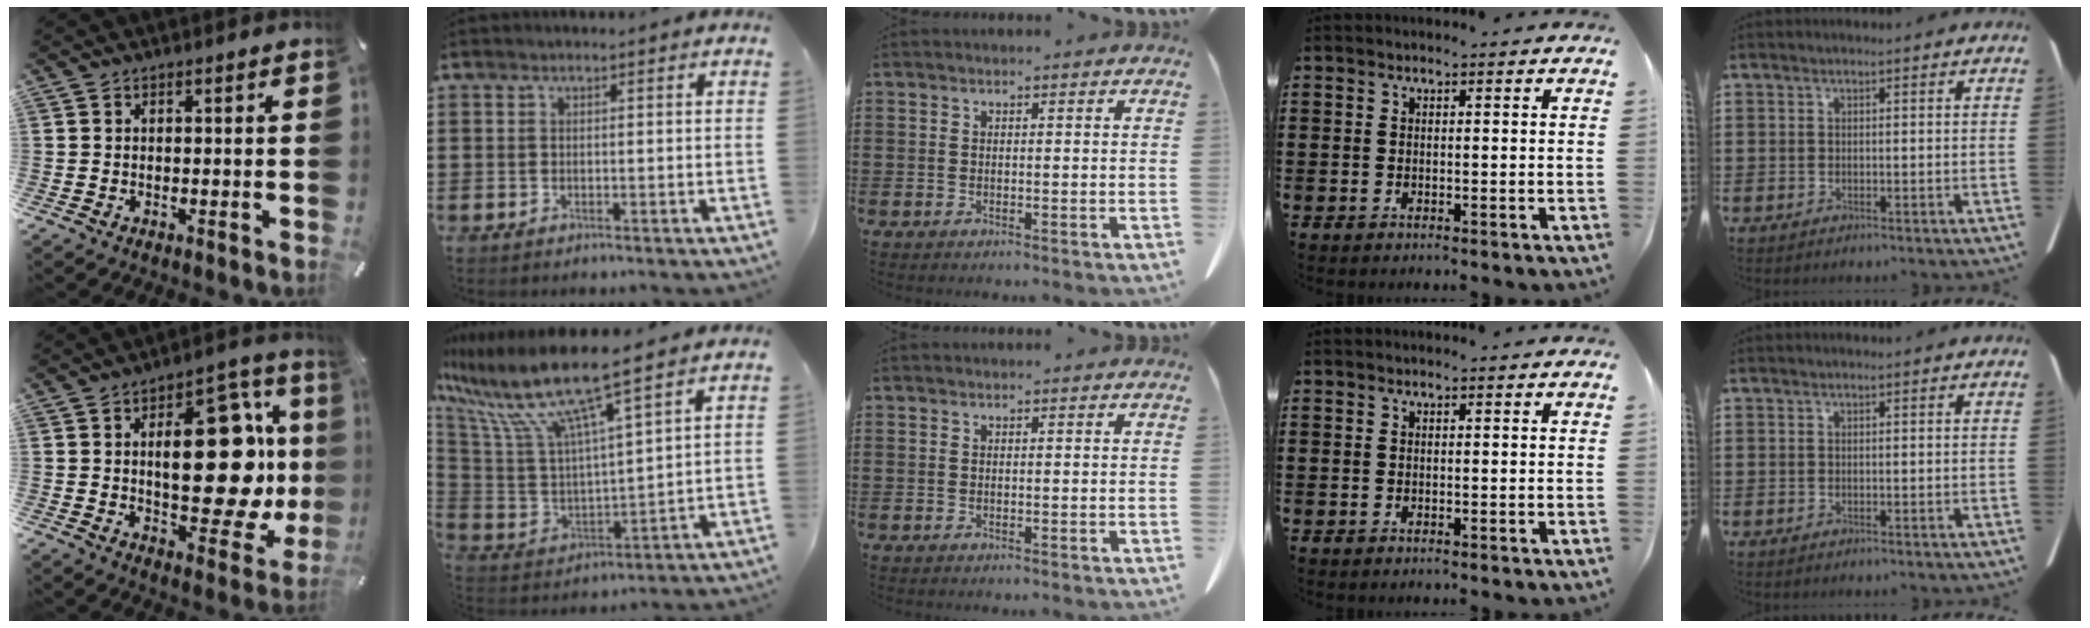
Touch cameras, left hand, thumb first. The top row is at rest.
{"thumb": {"total": 26.6, "force": [2.5, 13.4, 22.8], "torque": [-0.308, -0.018, 0.044]}, "index": {"total": 11.7, "force": [8.7, 0.7, 7.7], "torque": [-0.191, -0.061, 0.143]}}